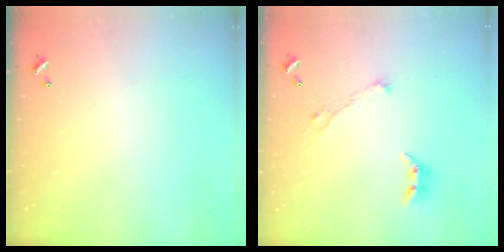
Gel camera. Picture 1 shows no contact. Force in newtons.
{"total": 2.9, "press": 2.8, "slide": 0.8}